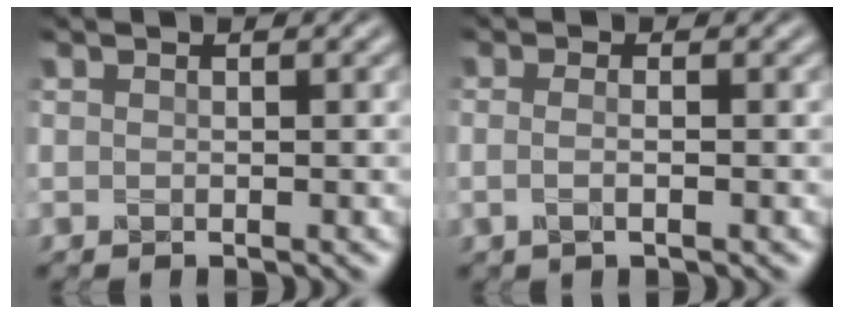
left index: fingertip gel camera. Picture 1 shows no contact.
{"total": 1.8, "force": [-0.1, 0.8, 1.6], "torque": [-0.021, 0.000, -0.013]}